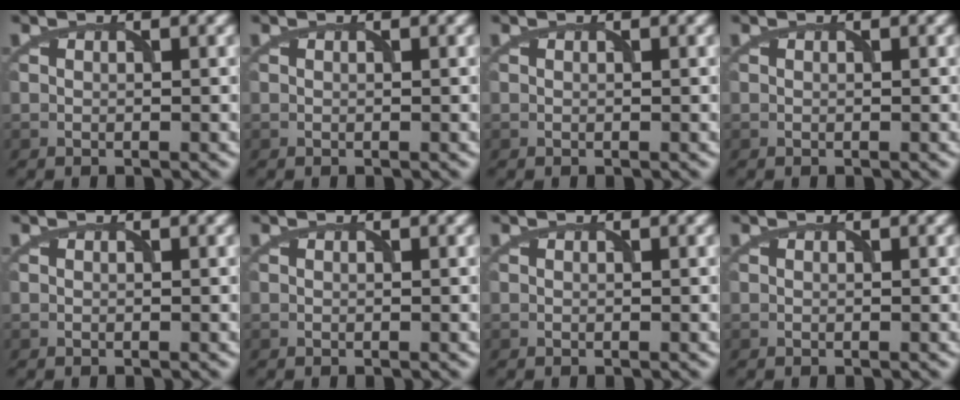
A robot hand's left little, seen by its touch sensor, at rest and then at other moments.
{"total": 0.0}
{"total": 0.0}
{"total": 0.0}
{"total": 0.0}
{"total": 0.0}
{"total": 0.0}
{"total": 0.0}